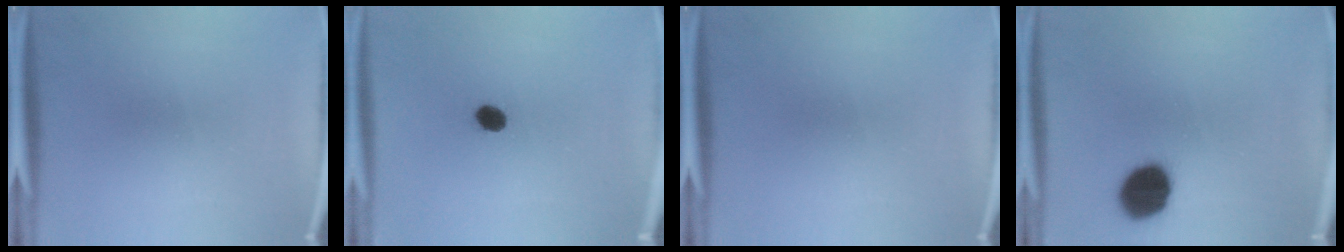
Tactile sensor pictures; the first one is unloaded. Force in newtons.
{"total": 3.2}
{"total": 0.0}
{"total": 11.6}